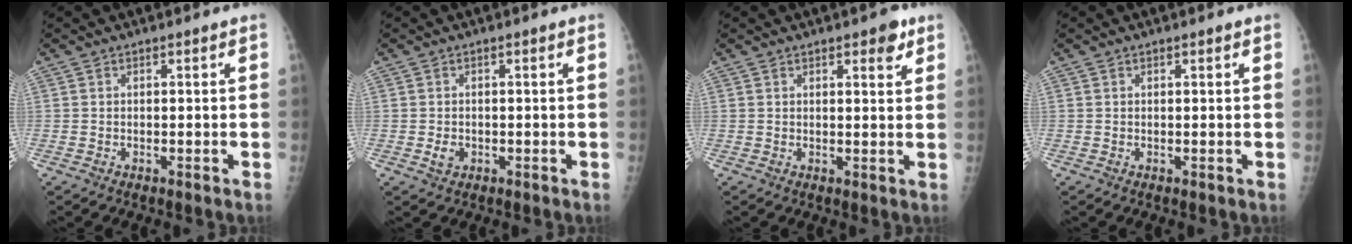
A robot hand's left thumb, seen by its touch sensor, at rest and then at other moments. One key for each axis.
{"total": 1.7, "fx": -0.5, "fy": 1.4, "fz": 0.7, "tx": -0.008, "ty": 0.001, "tz": -0.006}
{"total": 3.3, "fx": 2.1, "fy": 1.4, "fz": 2.2, "tx": -0.012, "ty": -0.009, "tz": 0.023}
{"total": 0.0}